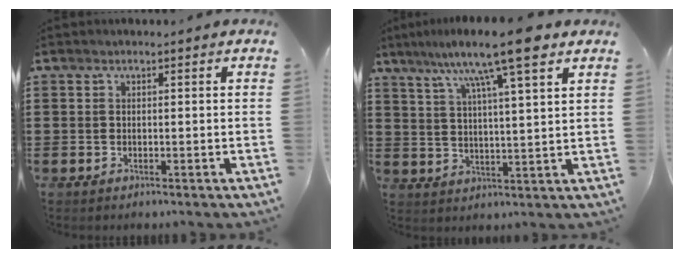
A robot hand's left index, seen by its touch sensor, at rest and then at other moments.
{"total": 11.1, "force": [7.7, 0.8, 7.9], "torque": [-0.148, -0.025, 0.125]}